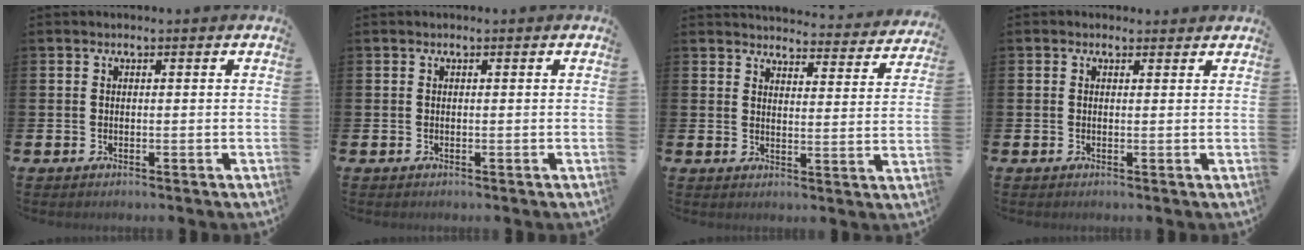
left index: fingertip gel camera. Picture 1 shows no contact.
{"total": 0.0}
{"total": 4.1, "force": [4.0, 0.6, 0.4], "torque": [-0.015, -0.034, 0.067]}
{"total": 1.3, "force": [1.2, 0.6, 0.0], "torque": [0.004, 0.001, 0.021]}